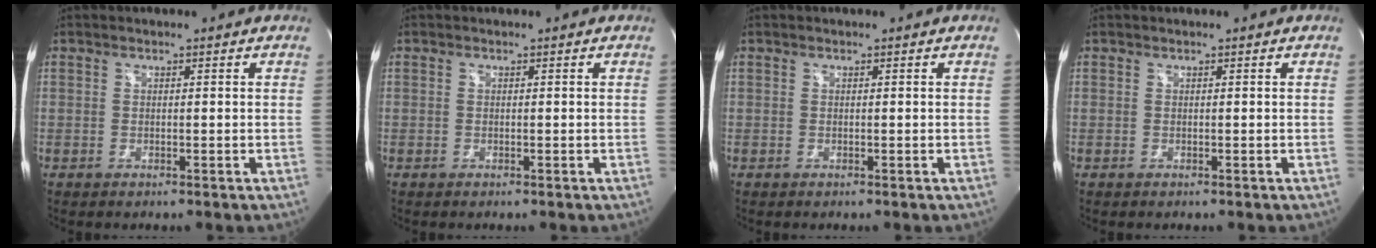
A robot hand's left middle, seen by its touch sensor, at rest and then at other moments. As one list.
[{"total": 0.0}, {"total": 0.0}, {"total": 0.0}]